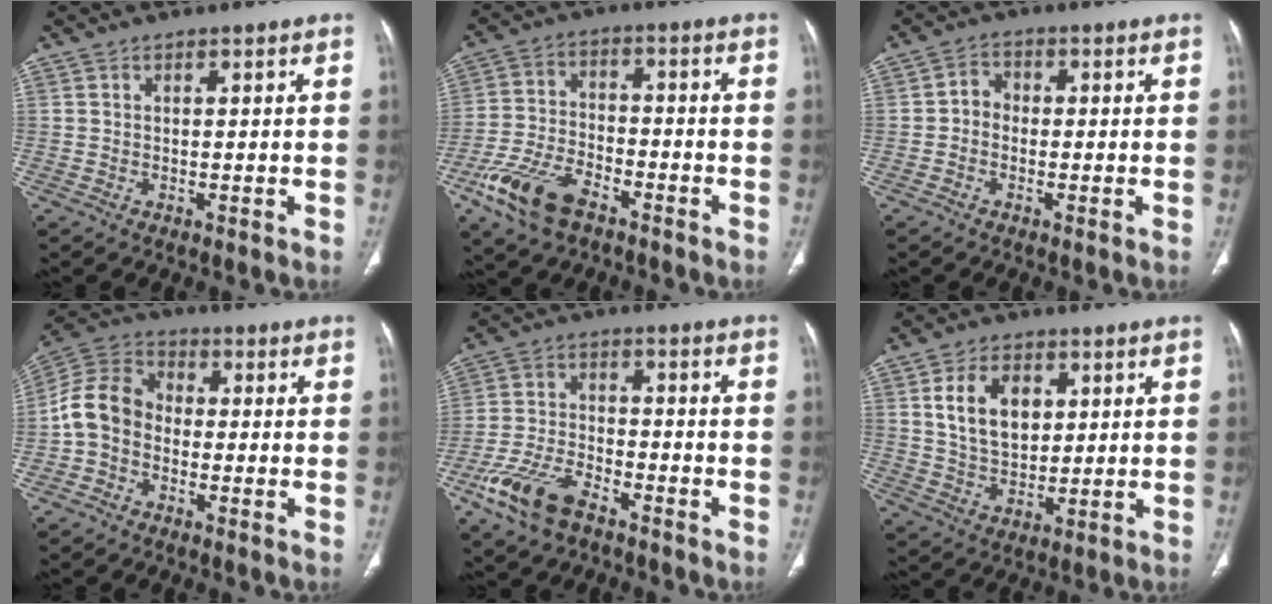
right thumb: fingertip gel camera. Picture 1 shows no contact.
{"total": 12.5, "force": [-7.4, 6.5, 7.8], "torque": [-0.155, 0.021, -0.142]}
{"total": 3.1, "force": [-0.6, 2.7, 1.5], "torque": [-0.008, 0.014, -0.021]}
{"total": 9.4, "force": [-1.9, 7.3, 5.6], "torque": [-0.102, 0.032, -0.052]}
{"total": 11.7, "force": [-7.4, 5.4, 7.3], "torque": [-0.150, 0.024, -0.147]}
{"total": 10.8, "force": [3.1, 7.2, 7.4], "torque": [-0.104, -0.013, 0.062]}